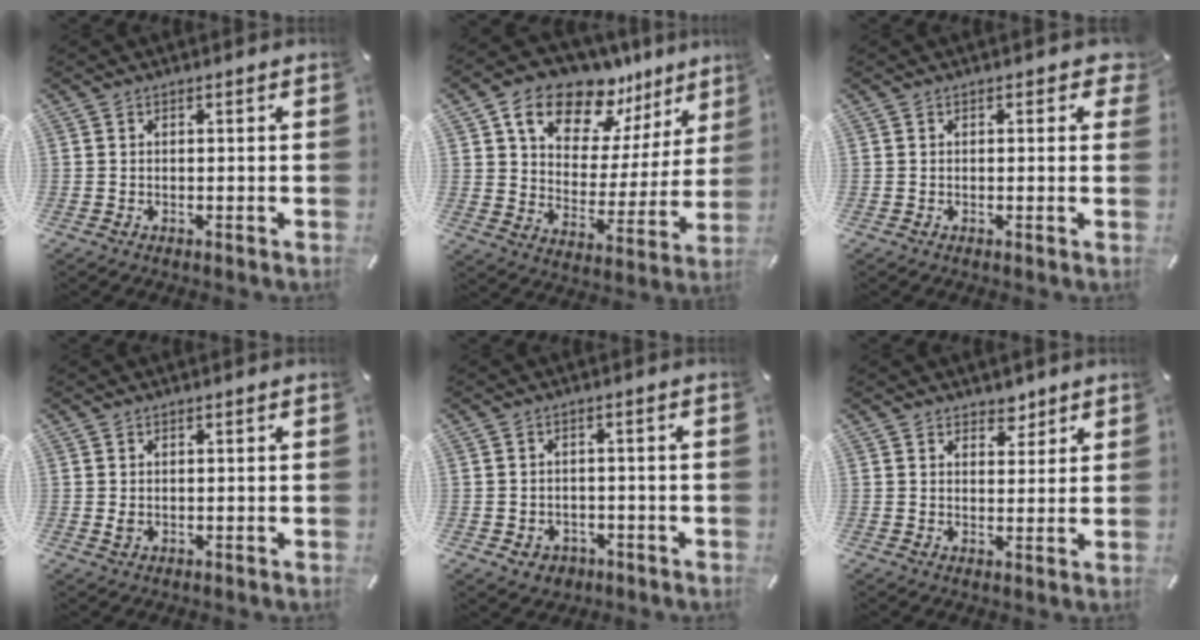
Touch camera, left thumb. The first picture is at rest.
{"total": 15.2, "force": [11.9, 8.1, 4.8], "torque": [-0.087, -0.091, 0.216]}
{"total": 1.3, "force": [0.4, 1.0, 0.7], "torque": [-0.001, -0.001, 0.002]}
{"total": 1.0, "force": [0.3, 0.8, 0.5], "torque": [-0.004, -0.001, 0.004]}
{"total": 3.6, "force": [-1.3, 3.2, 1.1], "torque": [-0.008, 0.005, -0.024]}
{"total": 4.1, "force": [3.2, 2.5, 0.4], "torque": [0.014, -0.020, 0.053]}